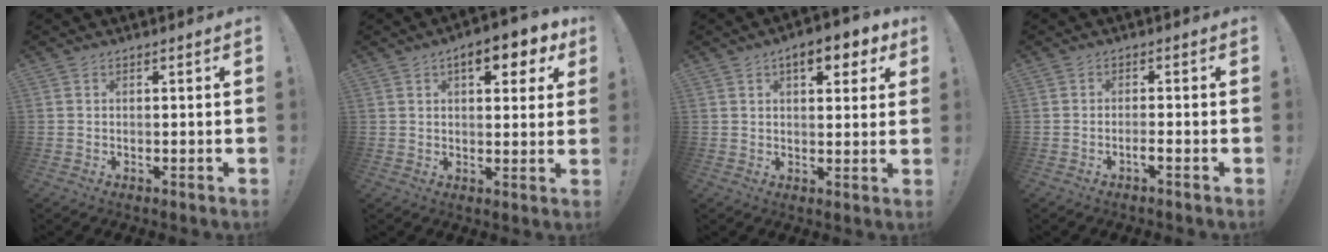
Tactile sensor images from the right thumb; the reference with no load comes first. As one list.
[{"total": 8.9, "force": [4.3, 3.8, 6.8], "torque": [-0.080, -0.014, 0.067]}, {"total": 8.1, "force": [4.2, 3.6, 5.9], "torque": [-0.072, -0.012, 0.069]}, {"total": 2.2, "force": [-1.4, -0.4, 1.6], "torque": [-0.034, -0.004, -0.024]}]